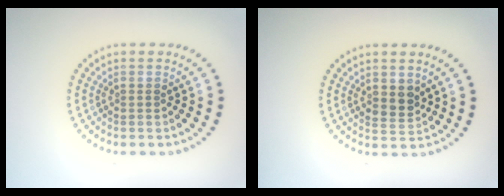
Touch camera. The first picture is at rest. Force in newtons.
{"total": 1.8, "press": 1.7, "slide": 0.6}